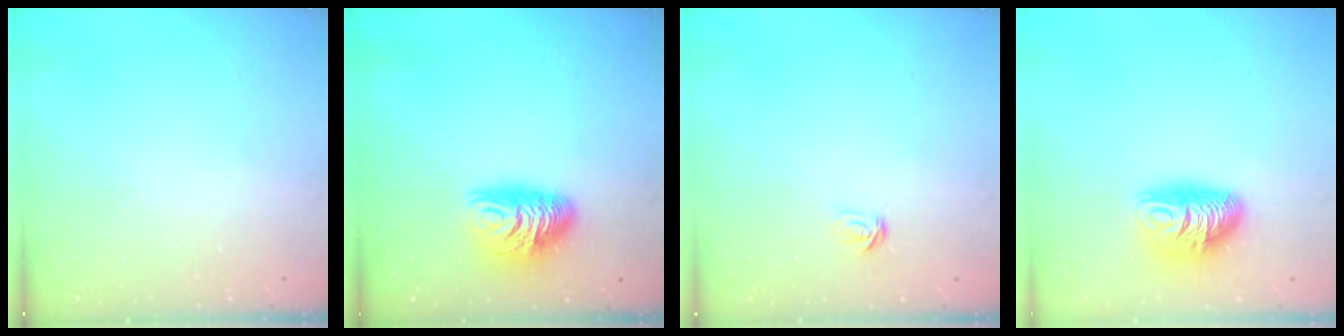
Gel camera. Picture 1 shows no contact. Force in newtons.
{"total": 11.0, "press": 10.9, "slide": 0.8}
{"total": 2.1, "press": 2.1, "slide": 0.1}
{"total": 10.6, "press": 10.6, "slide": 0.9}